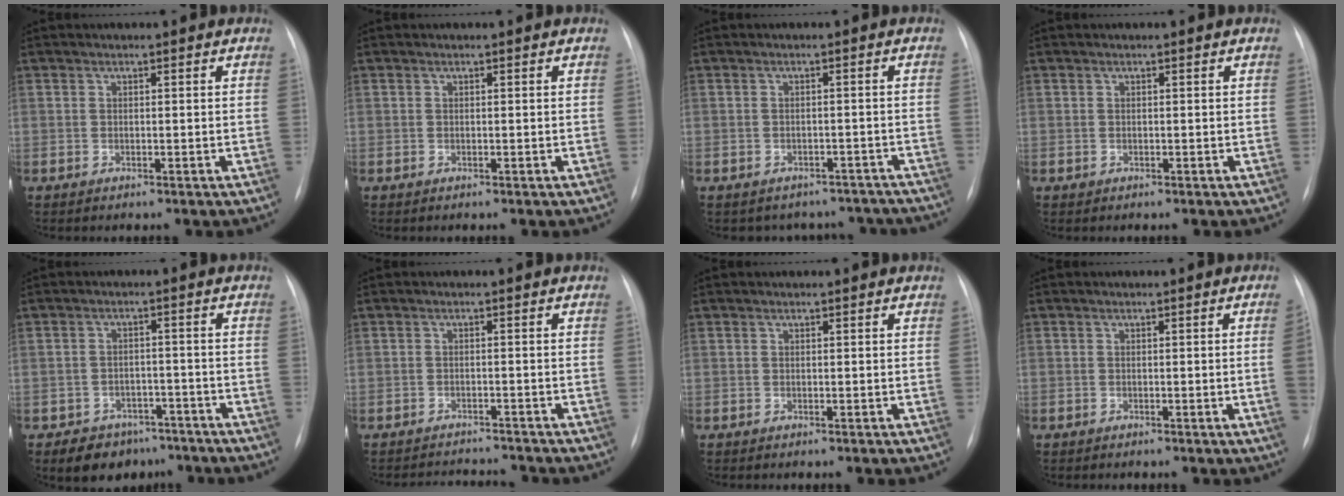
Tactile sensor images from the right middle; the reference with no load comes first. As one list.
[{"total": 0.0}, {"total": 10.0, "force": [-8.9, 4.6, 0.7], "torque": [0.002, 0.029, -0.088]}, {"total": 0.0}, {"total": 6.9, "force": [-5.1, 4.5, 1.2], "torque": [-0.010, 0.014, -0.071]}, {"total": 5.4, "force": [-5.3, 0.4, 0.4], "torque": [-0.005, -0.001, -0.077]}, {"total": 0.0}, {"total": 1.9, "force": [-0.4, -0.5, 1.8], "torque": [-0.024, 0.000, -0.006]}]